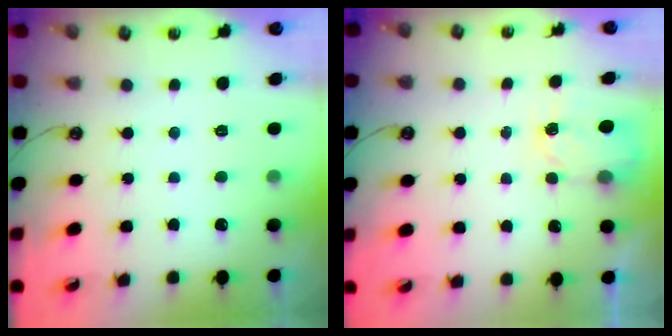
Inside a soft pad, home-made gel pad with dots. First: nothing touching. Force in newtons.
{"total": 2.7, "press": 2.7, "slide": 0.4}